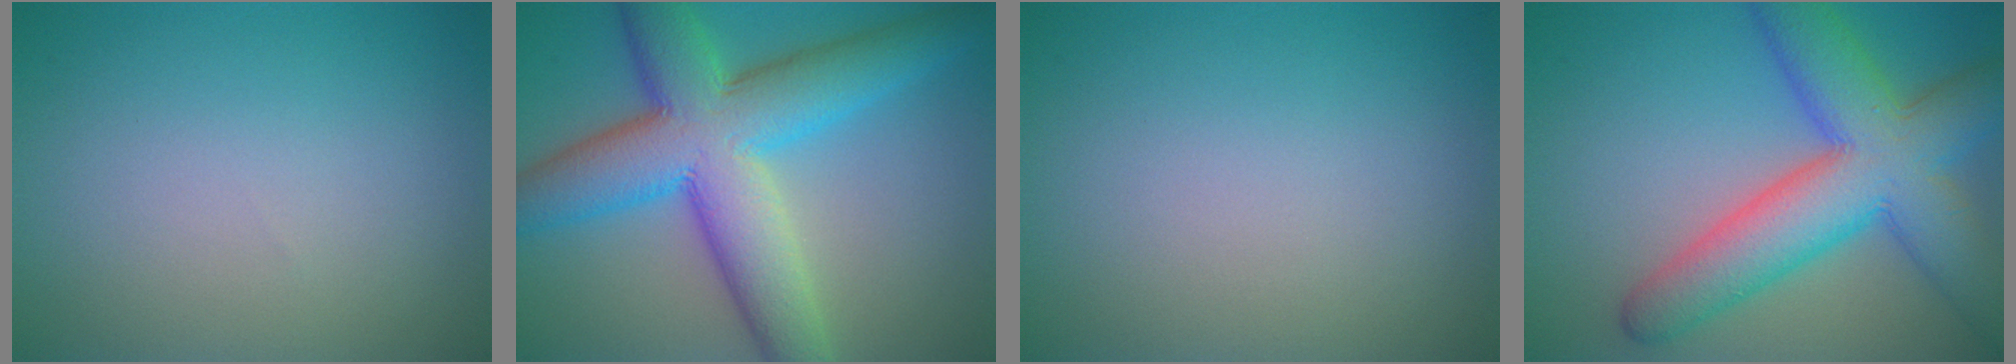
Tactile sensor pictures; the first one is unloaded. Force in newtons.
{"total": 11.1, "press": 11.1, "slide": 0.2}
{"total": 0.0}
{"total": 10.3, "press": 10.2, "slide": 0.4}